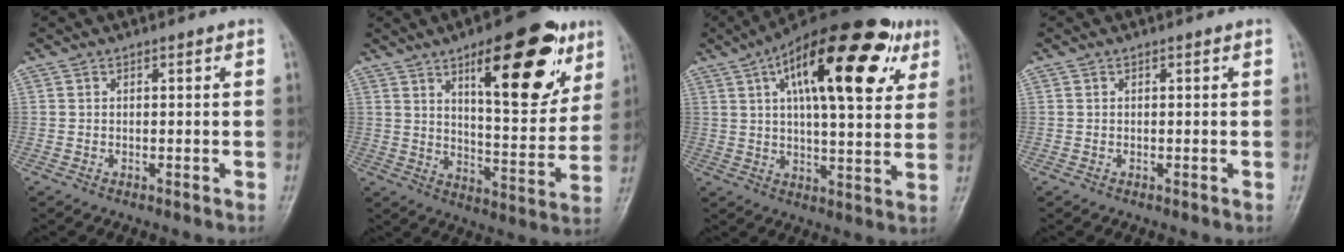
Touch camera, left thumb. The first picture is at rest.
{"total": 20.6, "force": [10.2, 7.5, 16.3], "torque": [-0.184, -0.045, 0.151]}
{"total": 24.5, "force": [9.9, 9.4, 20.3], "torque": [-0.285, 0.003, 0.142]}
{"total": 0.0}